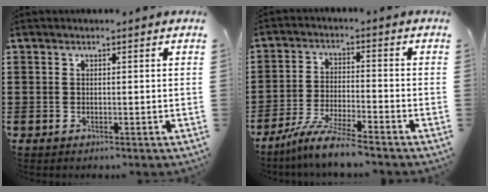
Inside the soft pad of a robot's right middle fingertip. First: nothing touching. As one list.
[{"total": 6.5, "force": [-5.7, -0.3, 3.1], "torque": [-0.074, -0.017, -0.113]}]